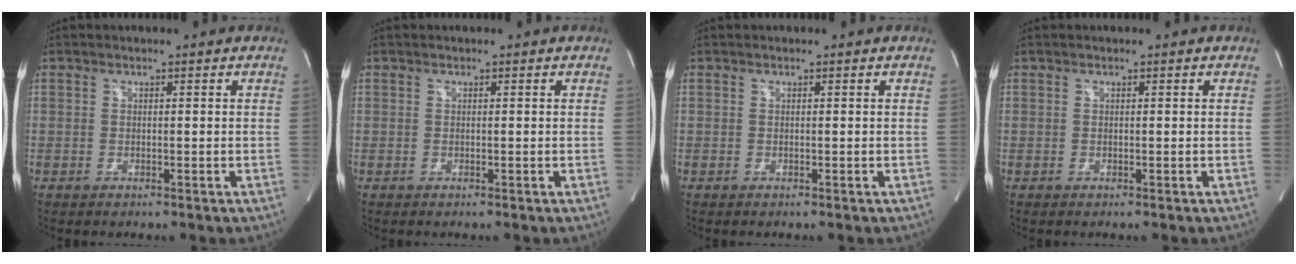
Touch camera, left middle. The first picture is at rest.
{"total": 0.0}
{"total": 0.0}
{"total": 0.0}